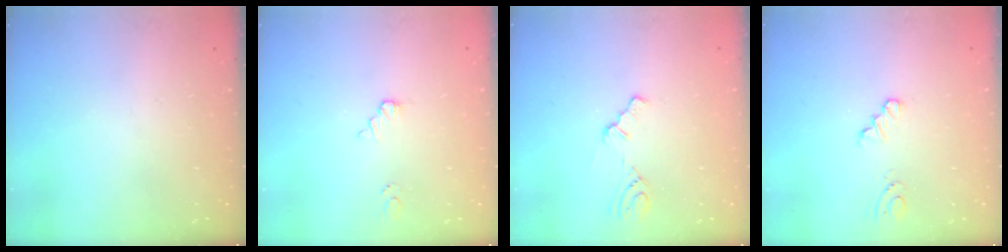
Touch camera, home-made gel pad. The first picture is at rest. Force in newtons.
{"total": 1.5, "press": 1.5, "slide": 0.1}
{"total": 2.1, "press": 2.0, "slide": 0.3}
{"total": 0.0}